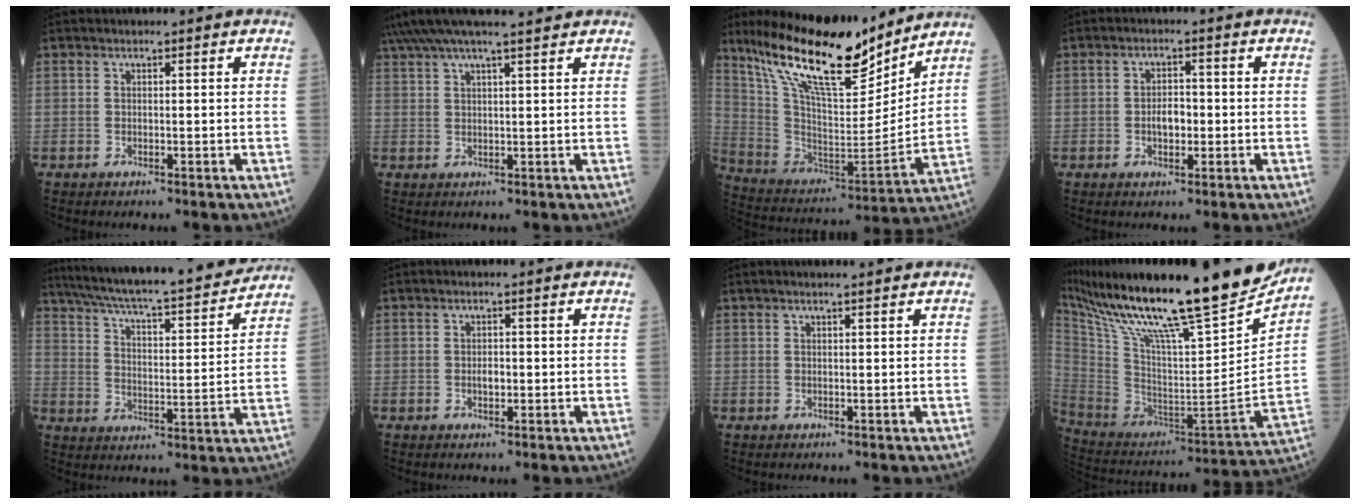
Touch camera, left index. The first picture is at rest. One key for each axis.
{"total": 10.4, "fx": 9.0, "fy": -0.1, "fz": 5.2, "tx": -0.094, "ty": 0.028, "tz": 0.134}
{"total": 20.9, "fx": 16.2, "fy": 4.3, "fz": 12.4, "tx": -0.223, "ty": -0.009, "tz": 0.293}
{"total": 3.1, "fx": -0.6, "fy": 1.7, "fz": 2.5, "tx": -0.046, "ty": 0.004, "tz": -0.011}
{"total": 22.4, "fx": 19.9, "fy": 1.9, "fz": 10.2, "tx": -0.174, "ty": -0.007, "tz": 0.287}
{"total": 1.5, "fx": -0.2, "fy": 0.7, "fz": 1.2, "tx": -0.023, "ty": -0.001, "tz": -0.003}
{"total": 1.9, "fx": 1.6, "fy": -0.2, "fz": 1.1, "tx": -0.013, "ty": 0.010, "tz": 0.025}
{"total": 30.9, "fx": 25.1, "fy": 2.1, "fz": 17.9, "tx": -0.327, "ty": -0.055, "tz": 0.397}